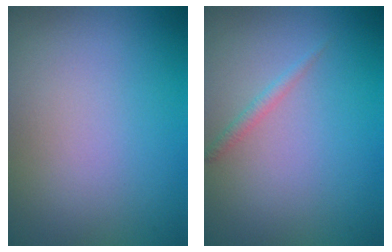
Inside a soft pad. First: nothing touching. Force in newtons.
{"total": 0.9, "press": 0.9, "slide": 0.1}